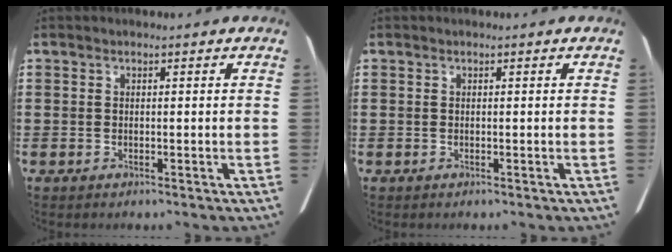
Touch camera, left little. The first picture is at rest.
{"total": 0.0}